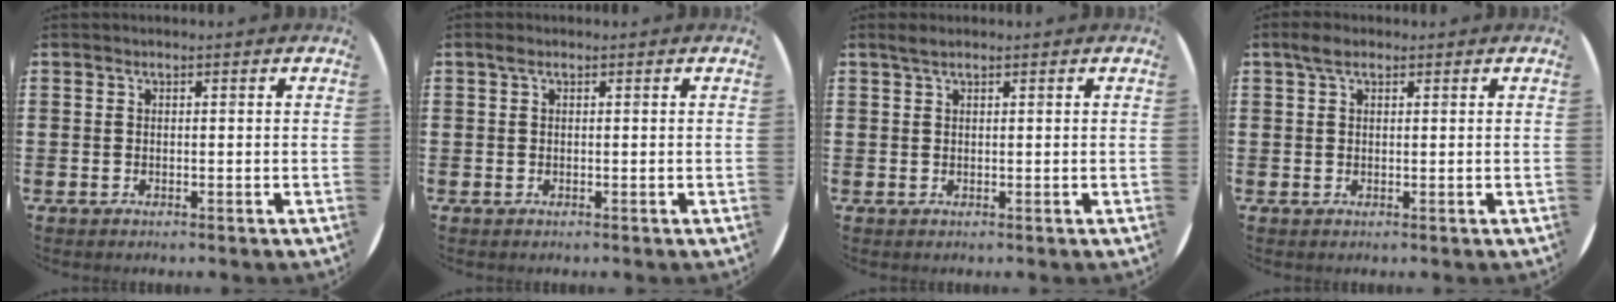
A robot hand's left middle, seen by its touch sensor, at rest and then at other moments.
{"total": 0.5, "force": [0.3, 0.3, 0.3], "torque": [-0.008, 0.002, 0.005]}
{"total": 1.0, "force": [0.8, 0.1, 0.6], "torque": [-0.011, 0.003, 0.015]}
{"total": 2.2, "force": [1.4, 1.0, 1.4], "torque": [-0.022, 0.004, 0.023]}